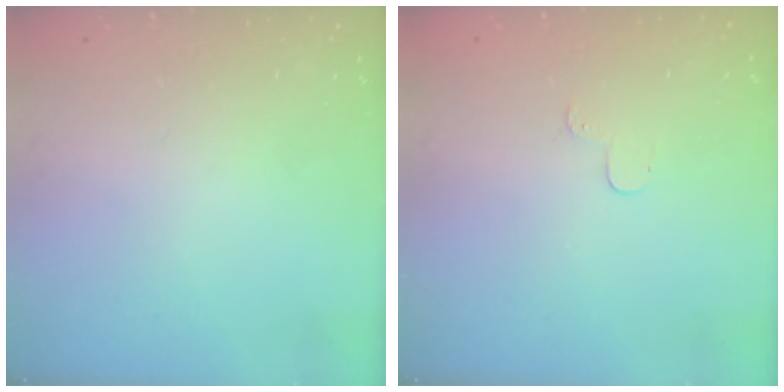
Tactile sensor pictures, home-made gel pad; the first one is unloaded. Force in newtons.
{"total": 2.9, "press": 2.9, "slide": 0.3}